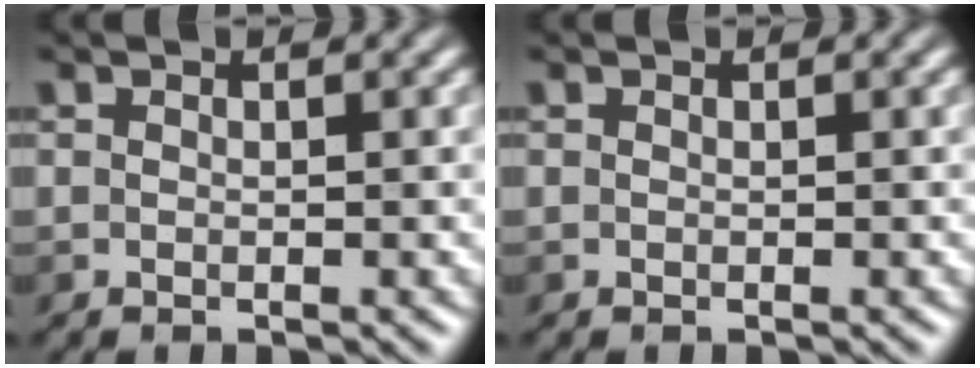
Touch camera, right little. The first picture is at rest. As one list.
[{"total": 0.0}]